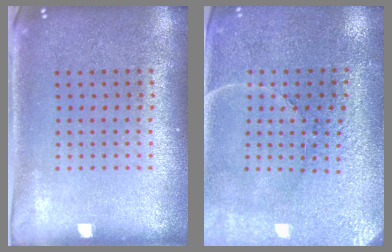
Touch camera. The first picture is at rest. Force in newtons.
{"total": 3.1, "press": 3.1, "slide": 0.6}